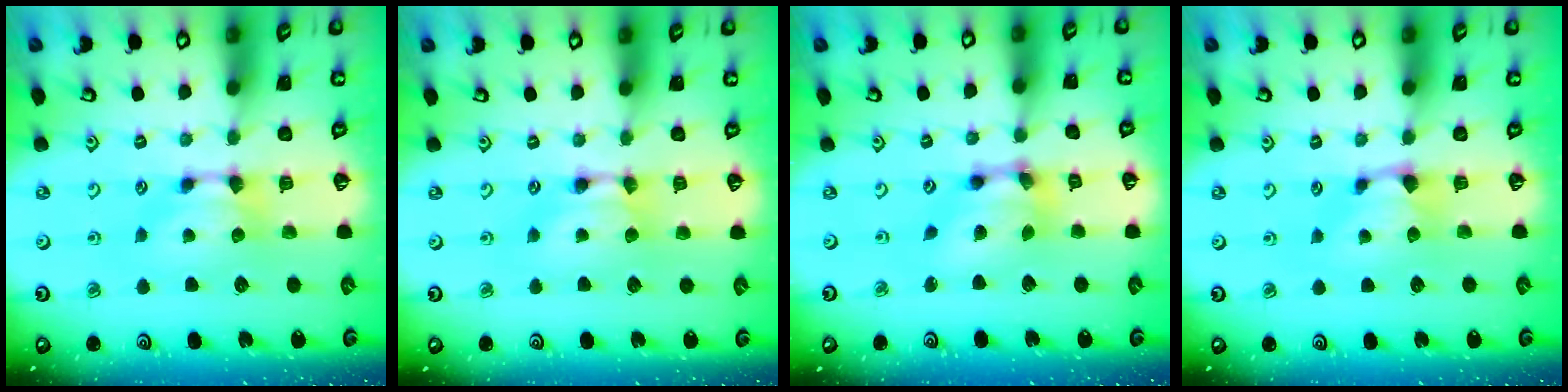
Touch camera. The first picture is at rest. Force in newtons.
{"total": 1.5, "press": 1.5, "slide": 0.2}
{"total": 6.3, "press": 5.9, "slide": 2.2}
{"total": 0.8, "press": 0.2, "slide": 0.8}